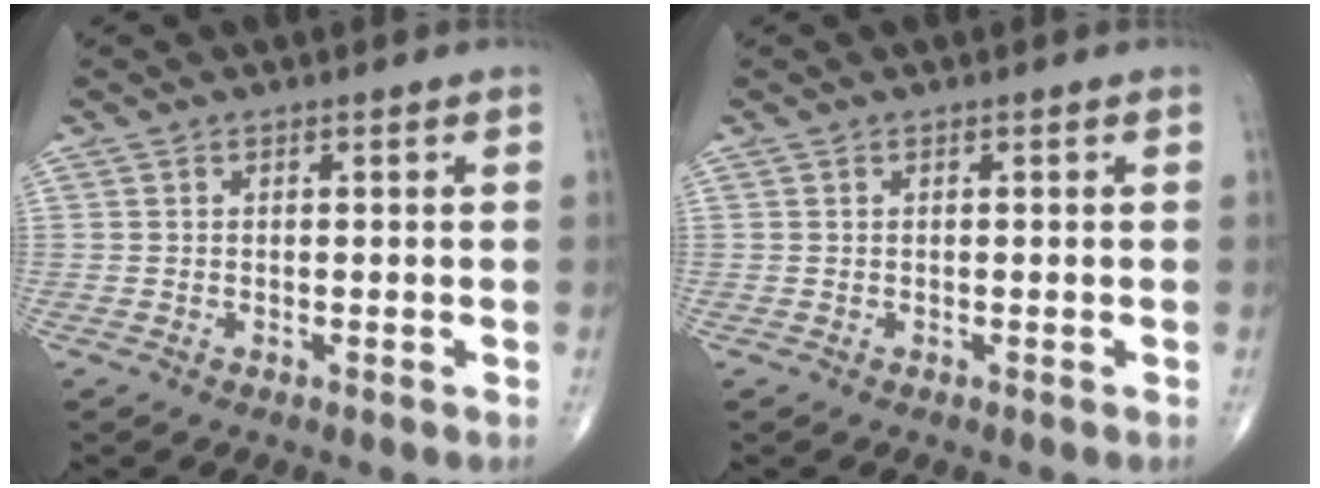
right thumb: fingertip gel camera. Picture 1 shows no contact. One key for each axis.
{"total": 0.0}